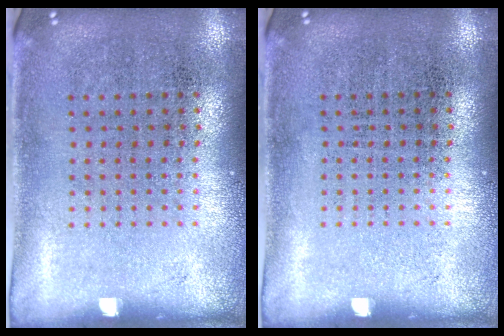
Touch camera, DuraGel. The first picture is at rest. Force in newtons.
{"total": 0.0}